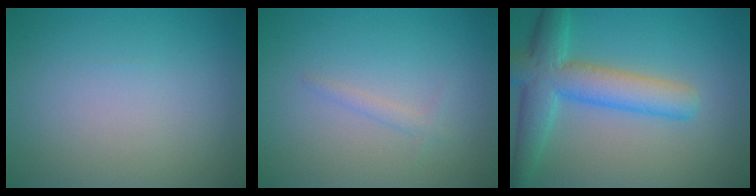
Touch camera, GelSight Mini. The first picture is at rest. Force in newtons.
{"total": 0.9, "press": 0.9, "slide": 0.0}
{"total": 6.5, "press": 6.5, "slide": 0.2}